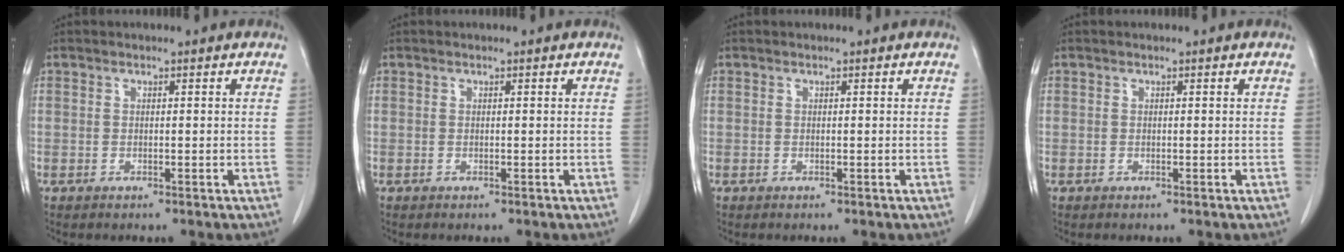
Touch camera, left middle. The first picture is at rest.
{"total": 0.0}
{"total": 0.0}
{"total": 0.0}